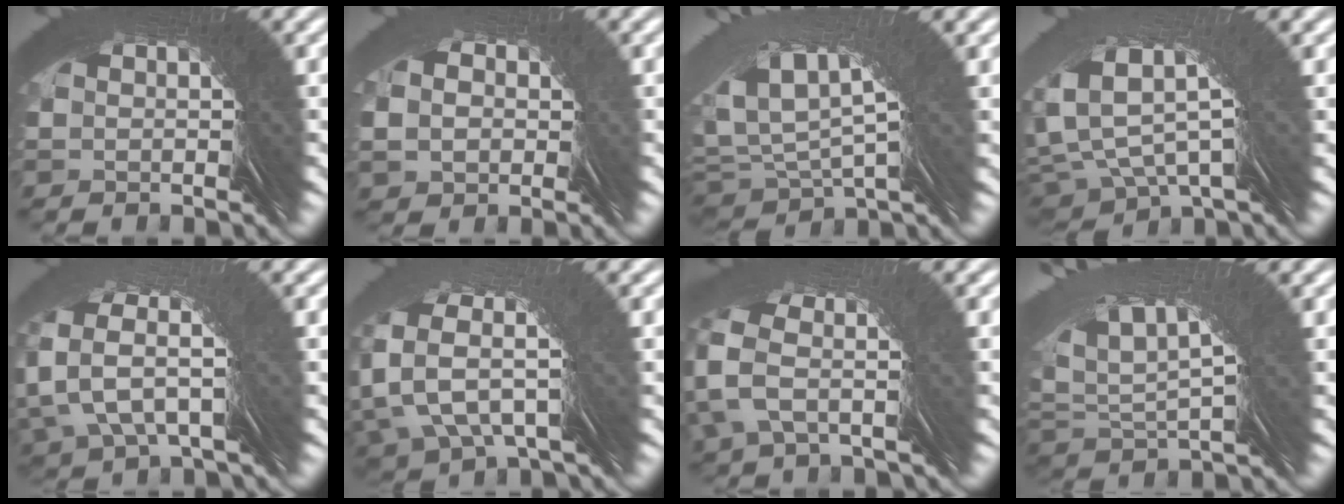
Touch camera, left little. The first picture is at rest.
{"total": 3.1, "force": [0.9, 2.8, 1.0], "torque": [-0.015, 0.013, 0.005]}
{"total": 3.3, "force": [2.6, 0.5, 1.9], "torque": [-0.059, 0.017, 0.048]}
{"total": 1.7, "force": [1.6, -0.2, 0.6], "torque": [-0.035, 0.019, 0.024]}
{"total": 5.0, "force": [3.9, -2.3, -2.2], "torque": [0.001, 0.038, 0.052]}
{"total": 4.3, "force": [4.1, -0.9, -0.9], "torque": [-0.028, 0.032, 0.056]}
{"total": 4.1, "force": [3.1, -2.4, -1.1], "torque": [0.007, 0.052, 0.035]}
{"total": 4.9, "force": [3.9, 1.0, 2.9], "torque": [-0.064, 0.038, 0.058]}